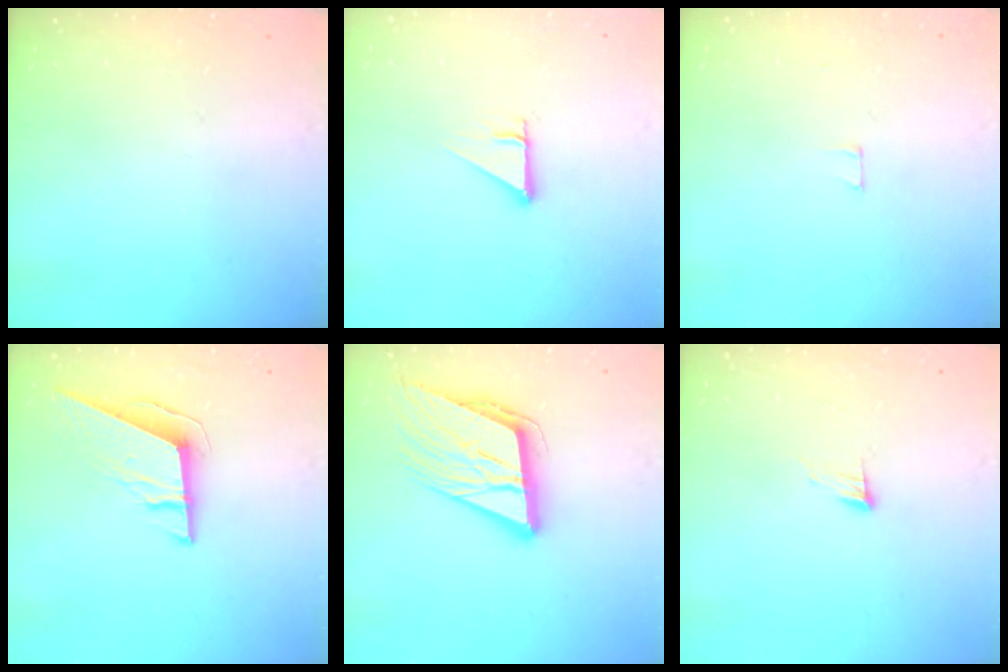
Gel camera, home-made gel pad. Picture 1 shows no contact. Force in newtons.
{"total": 2.5, "press": 2.5, "slide": 0.2}
{"total": 2.5, "press": 2.5, "slide": 0.2}
{"total": 9.9, "press": 9.7, "slide": 2.0}
{"total": 15.0, "press": 14.6, "slide": 3.5}
{"total": 5.1, "press": 5.1, "slide": 0.5}